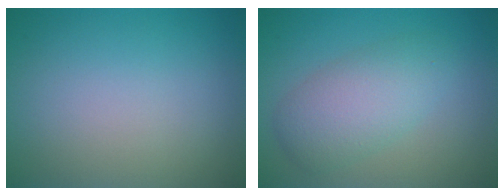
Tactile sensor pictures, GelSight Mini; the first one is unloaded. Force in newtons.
{"total": 4.5, "press": 4.5, "slide": 0.1}